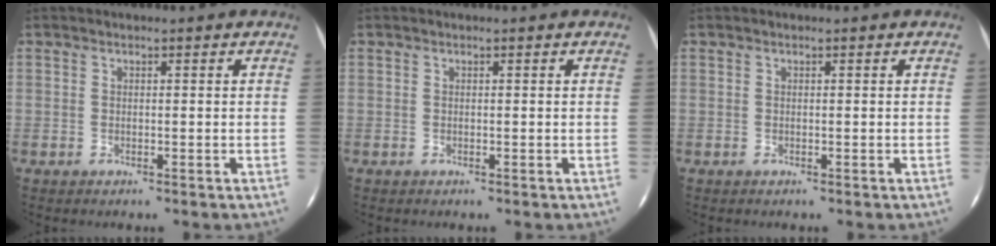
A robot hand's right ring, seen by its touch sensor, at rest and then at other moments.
{"total": 0.0}
{"total": 0.0}